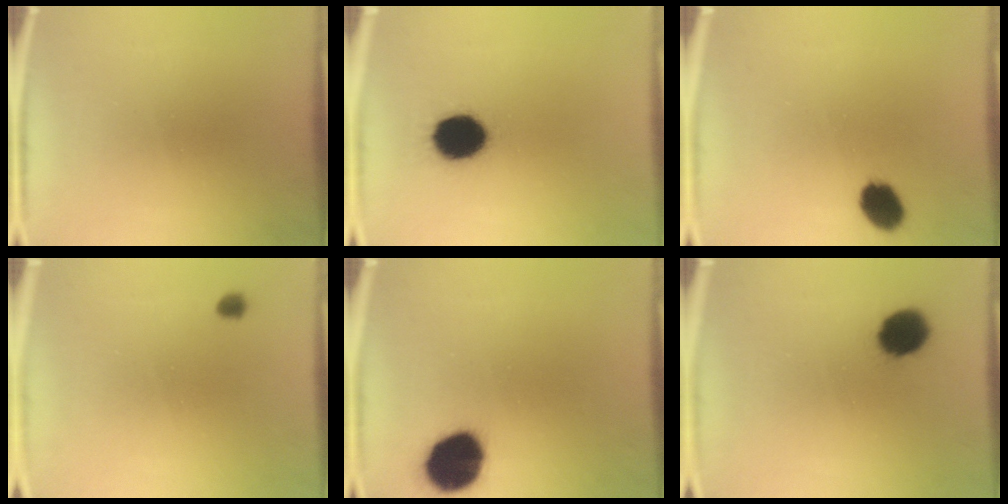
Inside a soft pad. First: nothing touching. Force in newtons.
{"total": 13.4}
{"total": 6.4}
{"total": 1.3}
{"total": 14.1}
{"total": 9.1}